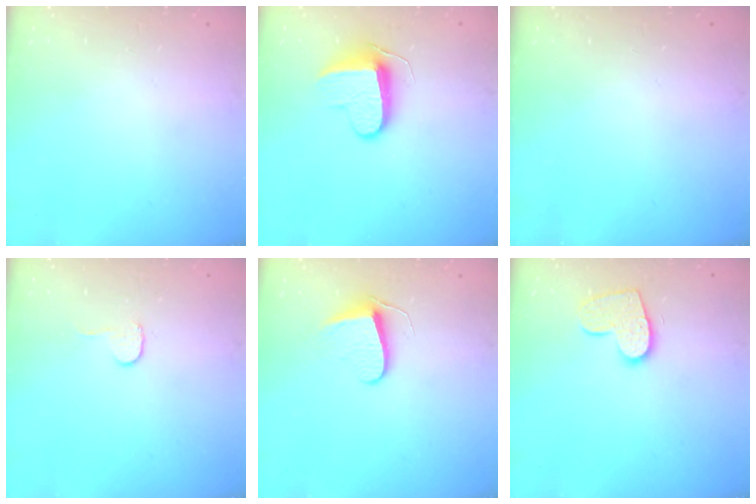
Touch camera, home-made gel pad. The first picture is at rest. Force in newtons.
{"total": 9.2, "press": 9.2, "slide": 0.3}
{"total": 0.0}
{"total": 3.7, "press": 3.6, "slide": 0.3}
{"total": 7.3, "press": 7.2, "slide": 0.6}
{"total": 10.6, "press": 10.5, "slide": 0.8}